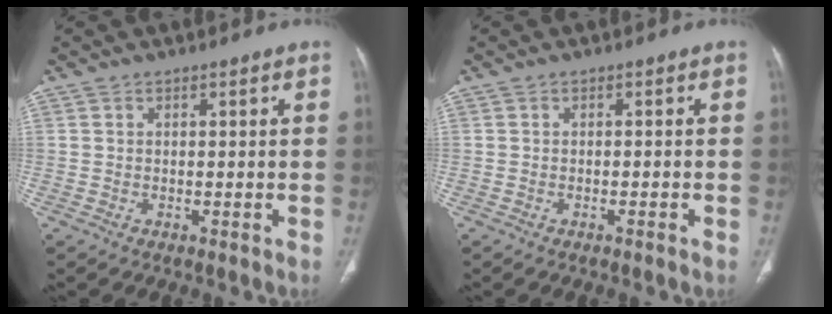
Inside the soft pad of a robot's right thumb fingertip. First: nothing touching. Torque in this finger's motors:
{"motor_torque": [-0.34, -0.12, -0.37, 0.15, 0.00]}